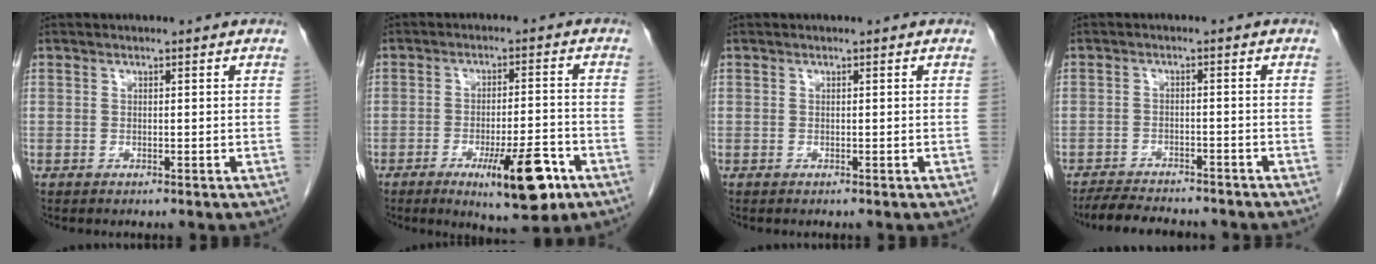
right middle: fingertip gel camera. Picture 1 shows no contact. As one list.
[{"total": 10.6, "force": [-5.4, 2.0, 8.9], "torque": [-0.130, -0.012, -0.075]}, {"total": 0.0}, {"total": 9.0, "force": [-8.1, 2.0, 3.3], "torque": [-0.053, -0.008, -0.120]}]